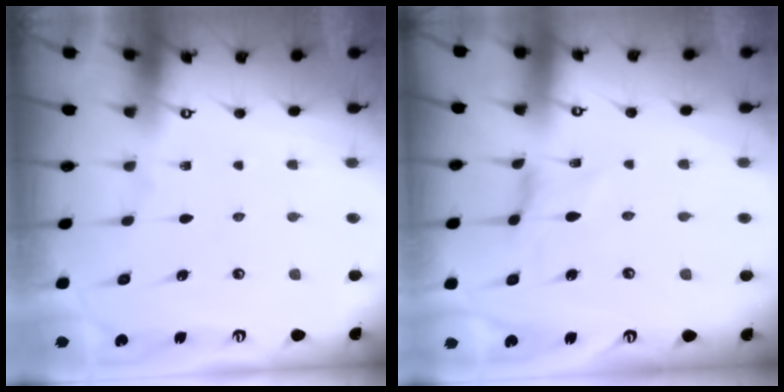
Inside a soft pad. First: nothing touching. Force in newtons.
{"total": 0.0}